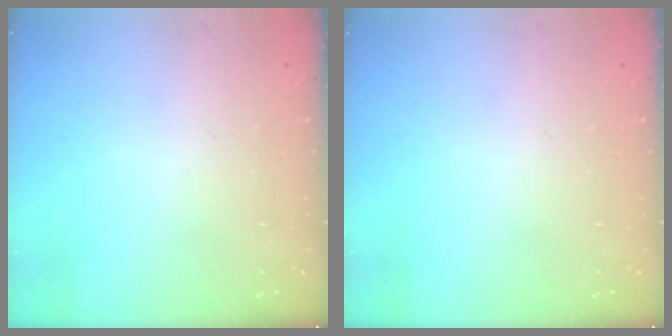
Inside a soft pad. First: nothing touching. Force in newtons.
{"total": 0.0}